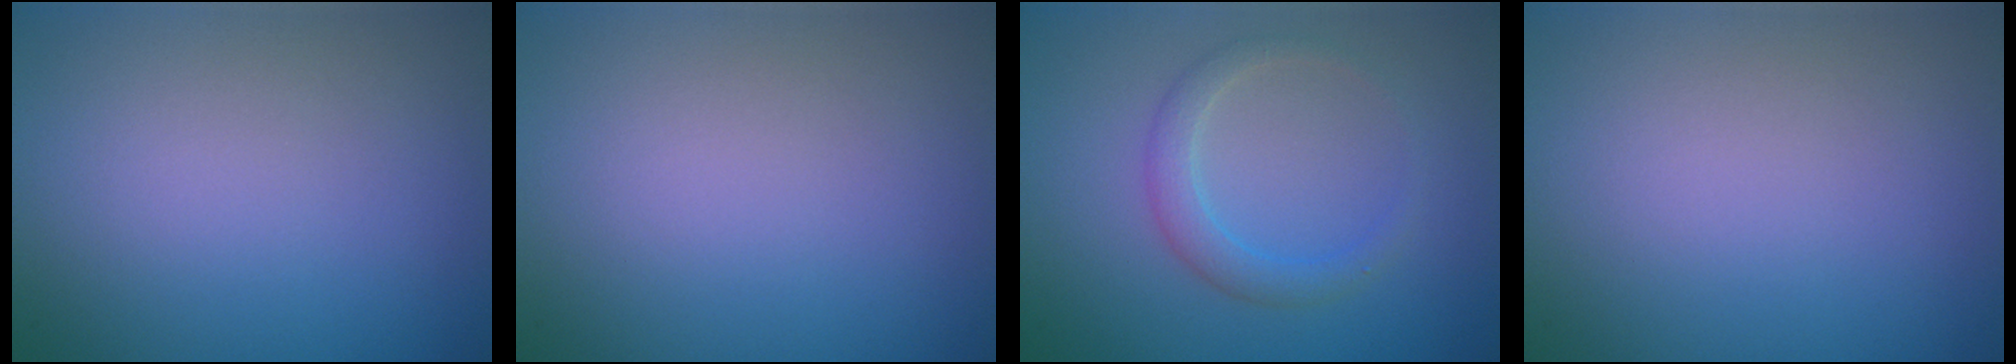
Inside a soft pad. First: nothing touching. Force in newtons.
{"total": 0.0}
{"total": 2.1, "press": 2.1, "slide": 0.2}
{"total": 0.0}